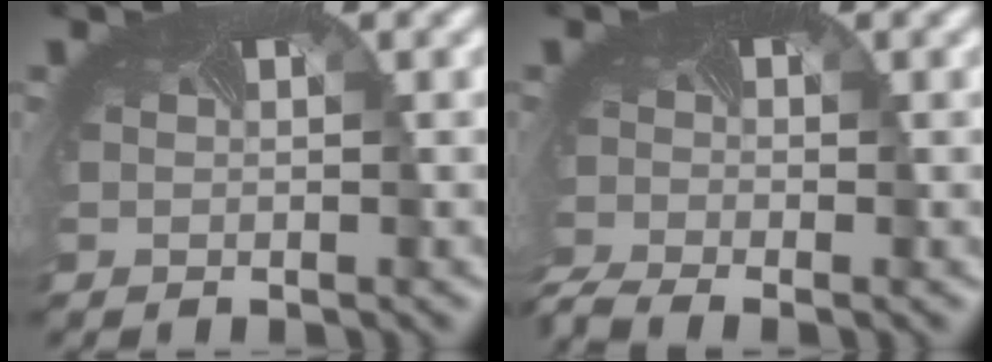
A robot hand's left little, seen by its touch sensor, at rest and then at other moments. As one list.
[{"total": 3.9, "force": [-3.4, 0.8, 1.8], "torque": [-0.052, -0.027, -0.067]}]